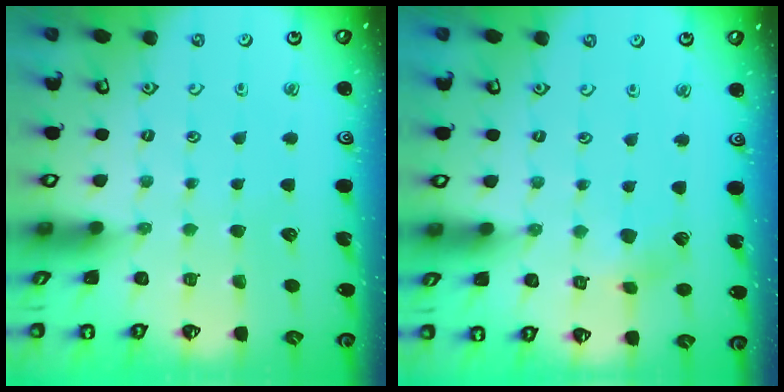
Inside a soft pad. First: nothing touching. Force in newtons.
{"total": 3.6, "press": 3.6, "slide": 0.4}